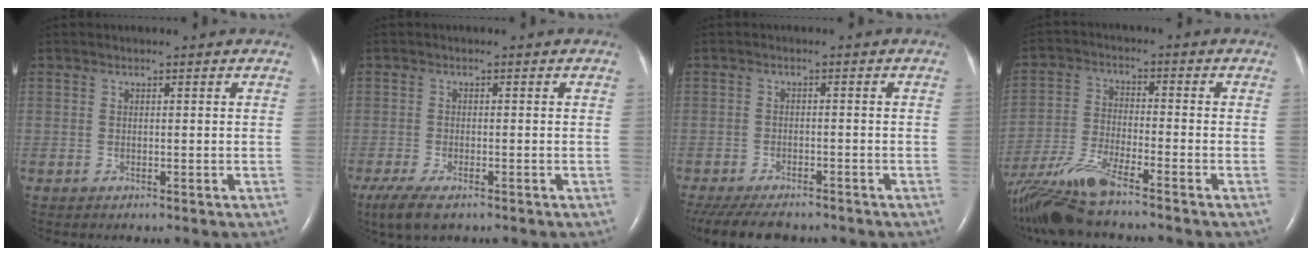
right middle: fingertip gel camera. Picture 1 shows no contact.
{"total": 5.6, "force": [-3.8, 1.8, 3.8], "torque": [-0.076, -0.015, -0.063]}
{"total": 11.3, "force": [-9.5, 3.7, 5.0], "torque": [-0.100, -0.013, -0.135]}
{"total": 11.3, "force": [-9.4, 0.6, 6.4], "torque": [-0.136, -0.022, -0.177]}